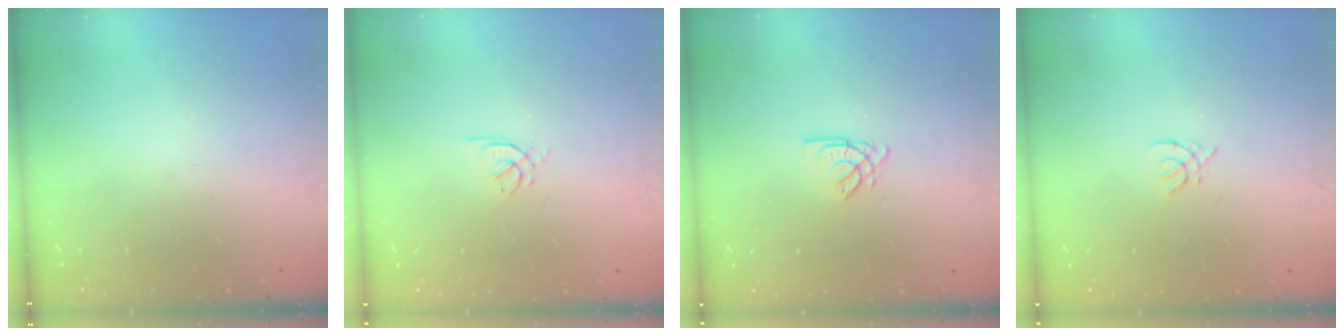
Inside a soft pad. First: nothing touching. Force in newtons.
{"total": 2.2, "press": 2.1, "slide": 0.7}
{"total": 2.6, "press": 2.6, "slide": 0.1}
{"total": 1.8, "press": 1.8, "slide": 0.4}